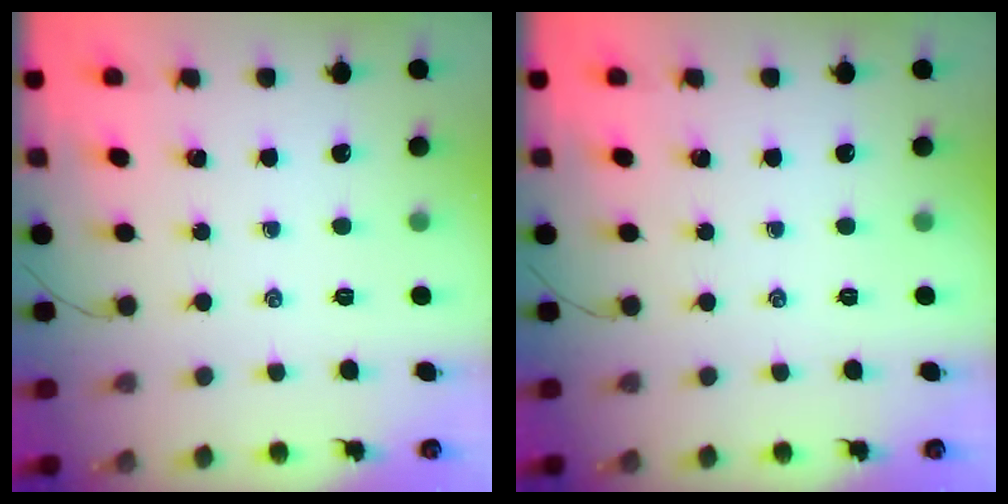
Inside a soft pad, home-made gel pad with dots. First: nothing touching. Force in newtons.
{"total": 0.0}